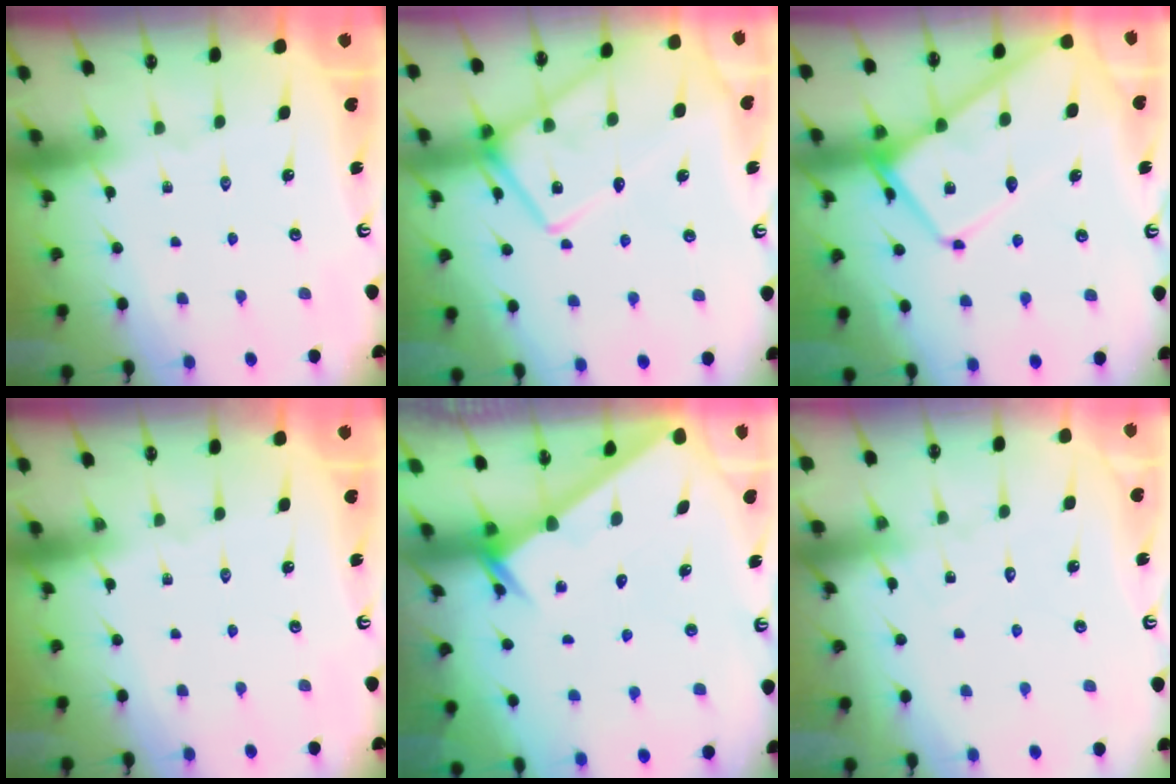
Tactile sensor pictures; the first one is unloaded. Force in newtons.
{"total": 17.0, "press": 17.0, "slide": 1.4}
{"total": 14.0, "press": 13.9, "slide": 1.7}
{"total": 0.0}
{"total": 2.6, "press": 2.6, "slide": 0.0}
{"total": 8.0, "press": 8.0, "slide": 0.6}